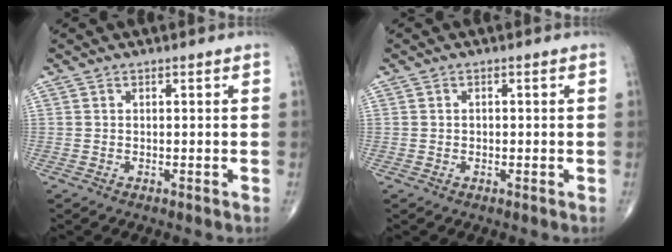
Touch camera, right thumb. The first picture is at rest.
{"total": 0.6, "force": [-0.1, 0.5, 0.3], "torque": [-0.005, 0.002, -0.001]}